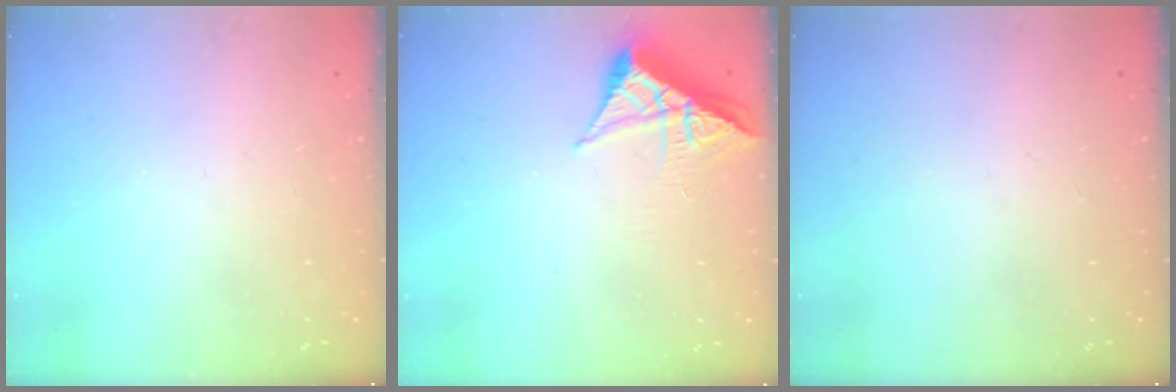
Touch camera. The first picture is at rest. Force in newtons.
{"total": 6.3, "press": 6.2, "slide": 0.9}
{"total": 0.0}